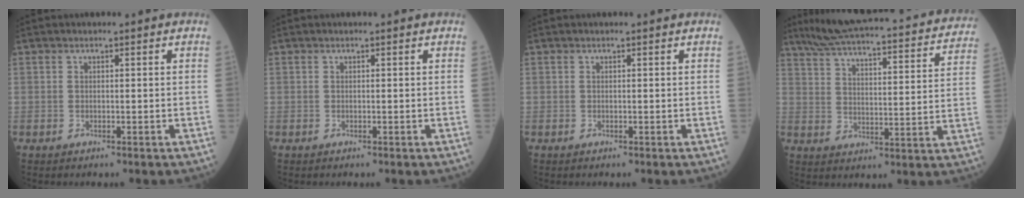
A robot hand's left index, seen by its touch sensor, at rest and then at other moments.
{"total": 0.0}
{"total": 0.0}
{"total": 28.0, "force": [24.9, 4.3, 12.2], "torque": [-0.196, -0.025, 0.312]}